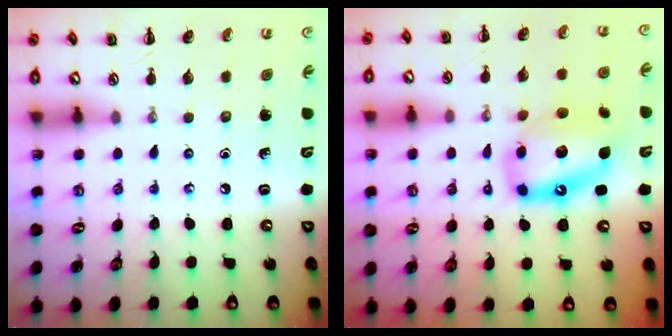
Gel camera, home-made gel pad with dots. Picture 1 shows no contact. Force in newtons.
{"total": 14.2, "press": 13.7, "slide": 3.9}